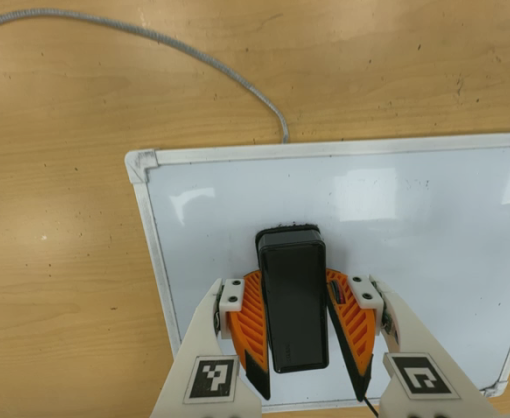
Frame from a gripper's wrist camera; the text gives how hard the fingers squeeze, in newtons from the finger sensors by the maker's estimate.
{"total": 15.8, "left": 18.8, "right": 12.9}